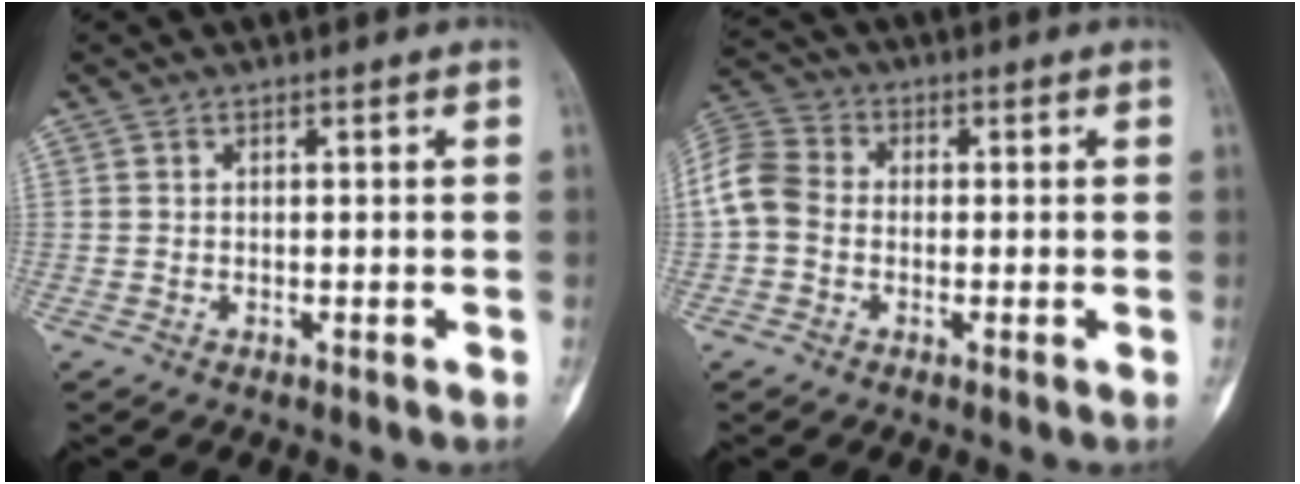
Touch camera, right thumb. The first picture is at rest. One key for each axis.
{"total": 9.4, "fx": -0.5, "fy": 7.8, "fz": 5.3, "tx": -0.107, "ty": 0.028, "tz": -0.019}